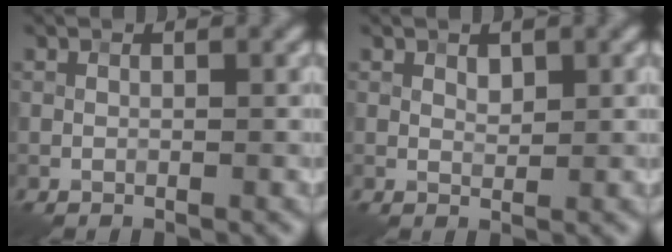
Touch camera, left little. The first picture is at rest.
{"total": 1.0, "force": [0.6, 0.6, 0.6], "torque": [-0.010, -0.002, 0.011]}